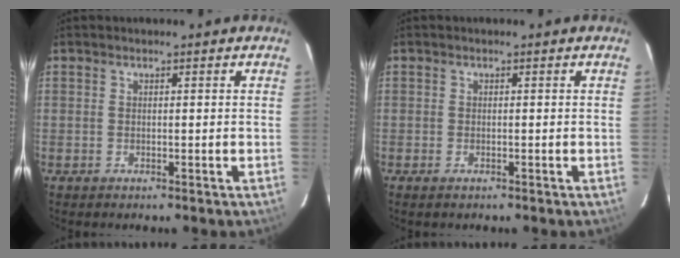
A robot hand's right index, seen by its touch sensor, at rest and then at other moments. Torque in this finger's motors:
{"motor_torque": [0.33, -0.24, 0.06, 0.02]}